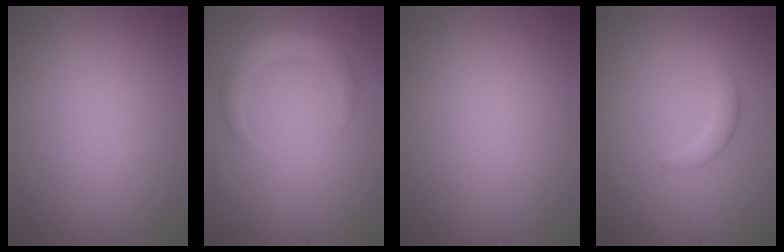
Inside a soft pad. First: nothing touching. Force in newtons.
{"total": 3.3, "press": 3.3, "slide": 0.2}
{"total": 0.0}
{"total": 1.7, "press": 1.7, "slide": 0.1}